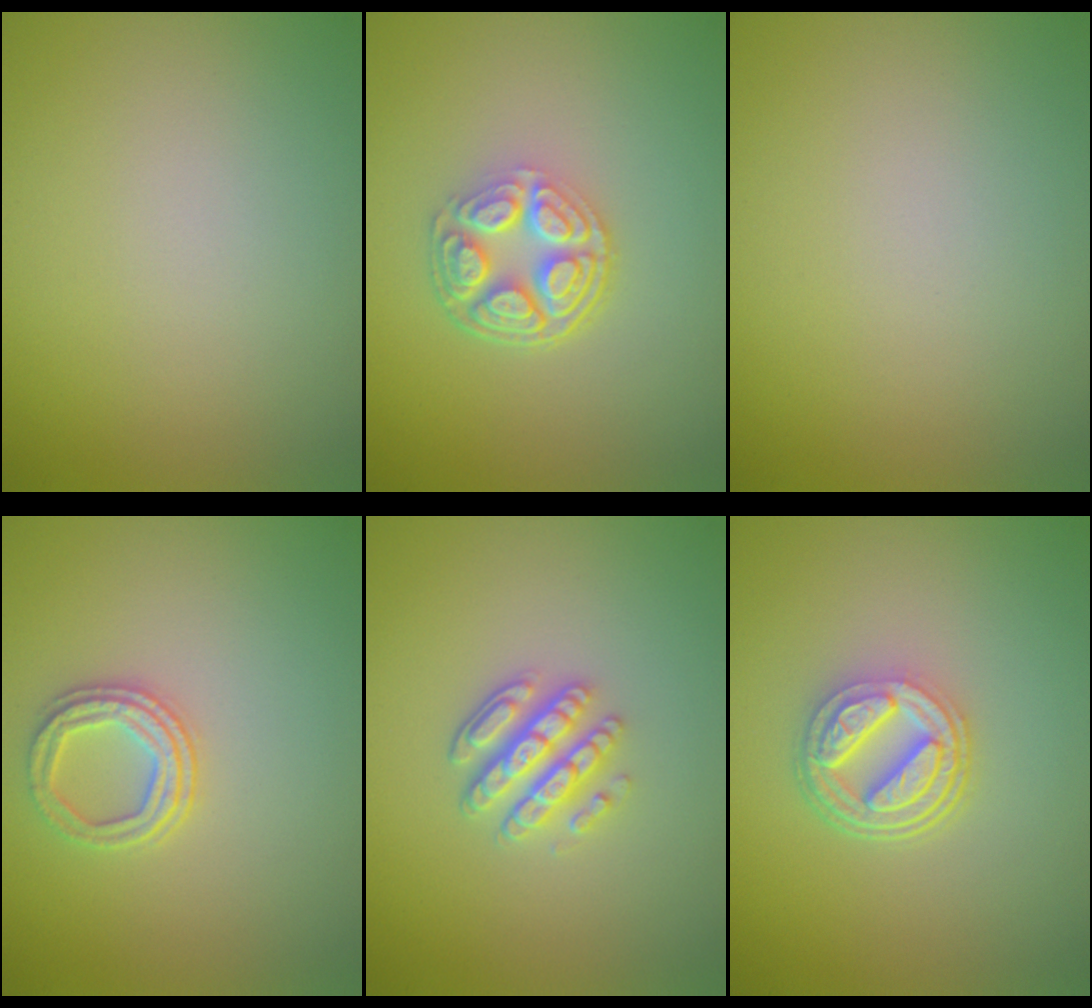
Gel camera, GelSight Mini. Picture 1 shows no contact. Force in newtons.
{"total": 5.2, "press": 3.8, "slide": 3.6}
{"total": 0.0}
{"total": 2.5, "press": 2.3, "slide": 1.0}
{"total": 3.6, "press": 3.1, "slide": 1.8}
{"total": 4.9, "press": 3.6, "slide": 3.3}